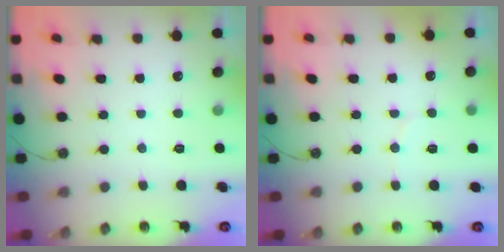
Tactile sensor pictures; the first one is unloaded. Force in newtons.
{"total": 3.2, "press": 3.2, "slide": 0.3}